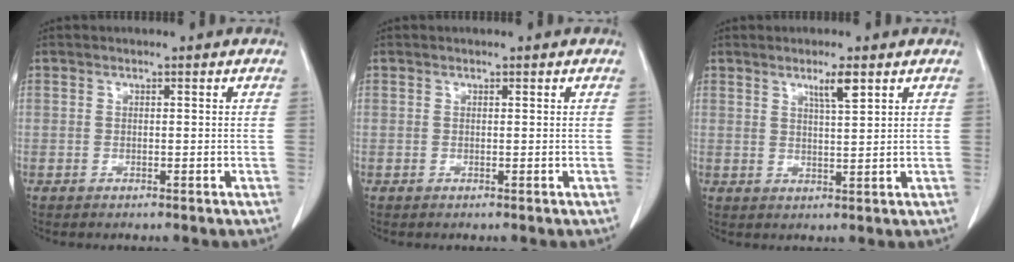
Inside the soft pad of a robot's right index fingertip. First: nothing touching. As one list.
[{"total": 0.0}, {"total": 3.4, "force": [2.1, 0.1, 2.7], "torque": [-0.051, -0.004, 0.038]}]